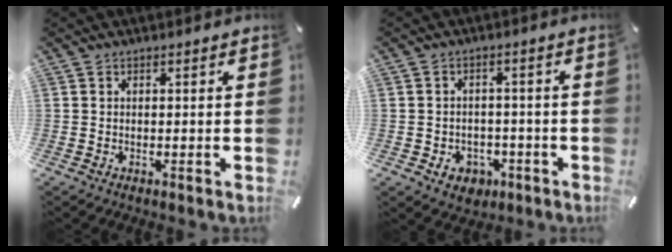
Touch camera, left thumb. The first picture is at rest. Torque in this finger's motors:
{"motor_torque": [-0.19, 0.69, 0.02, 0.01, 0.00]}